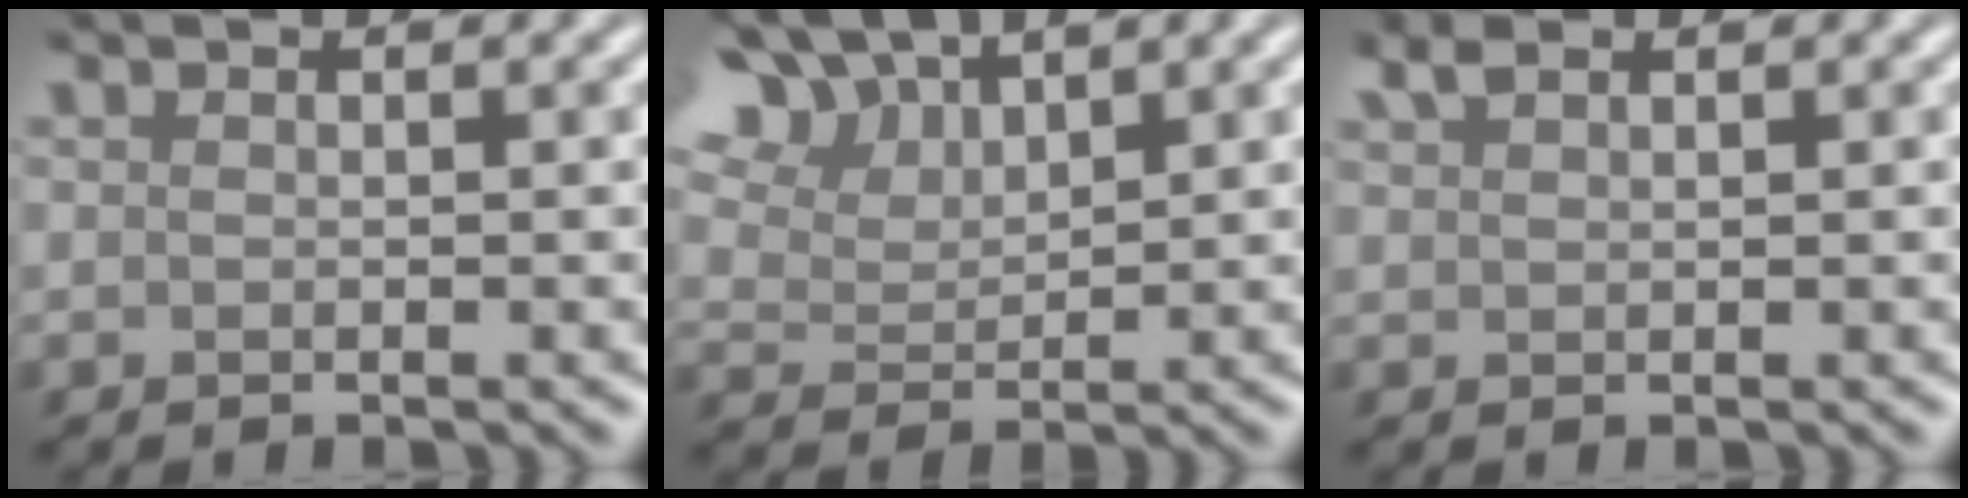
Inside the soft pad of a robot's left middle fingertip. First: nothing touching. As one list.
[{"total": 6.6, "force": [5.0, 3.0, 3.1], "torque": [-0.111, 0.017, 0.116]}, {"total": 1.3, "force": [0.3, -1.0, -0.8], "torque": [-0.004, -0.009, 0.041]}]